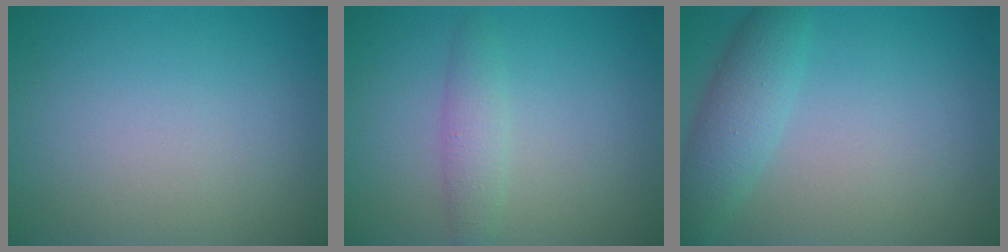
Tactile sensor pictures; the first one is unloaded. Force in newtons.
{"total": 2.0, "press": 2.0, "slide": 0.1}
{"total": 3.5, "press": 3.5, "slide": 0.1}